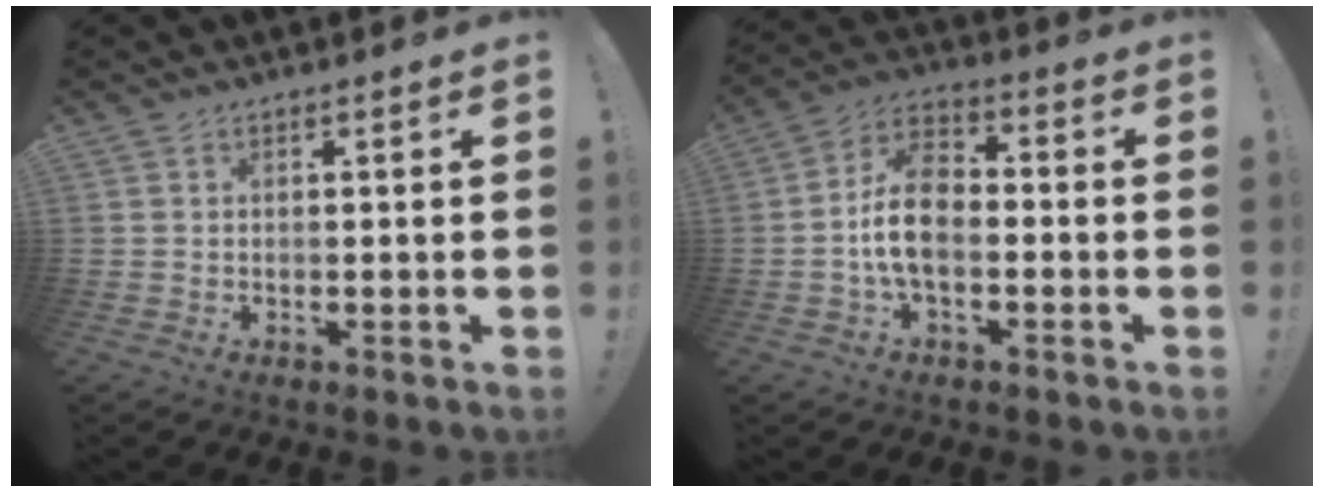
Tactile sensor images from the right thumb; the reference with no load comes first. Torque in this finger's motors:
{"motor_torque": [0.23, 0.43, 1.05, -0.35, 0.21]}